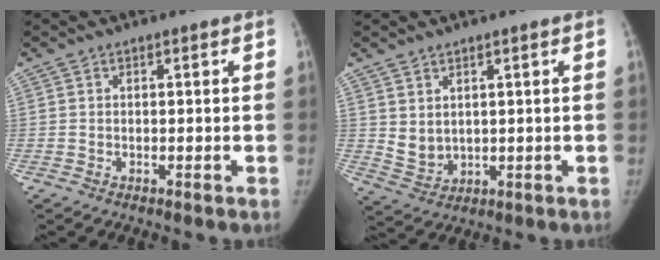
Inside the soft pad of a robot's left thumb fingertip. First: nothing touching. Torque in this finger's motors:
{"motor_torque": [0.02, 0.02, 0.31, -0.33, -0.02]}